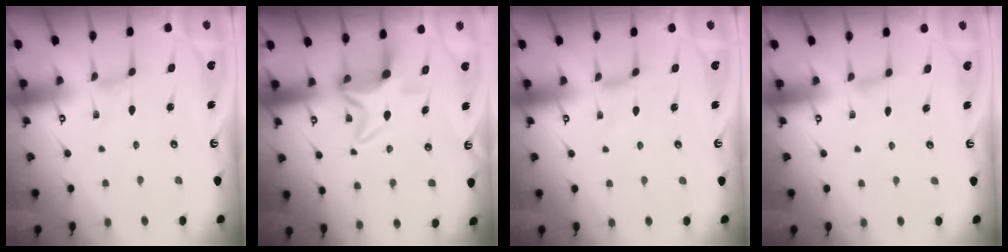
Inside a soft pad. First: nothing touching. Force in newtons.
{"total": 6.9, "press": 6.8, "slide": 1.0}
{"total": 1.2, "press": 1.1, "slide": 0.4}
{"total": 1.7, "press": 1.6, "slide": 0.4}